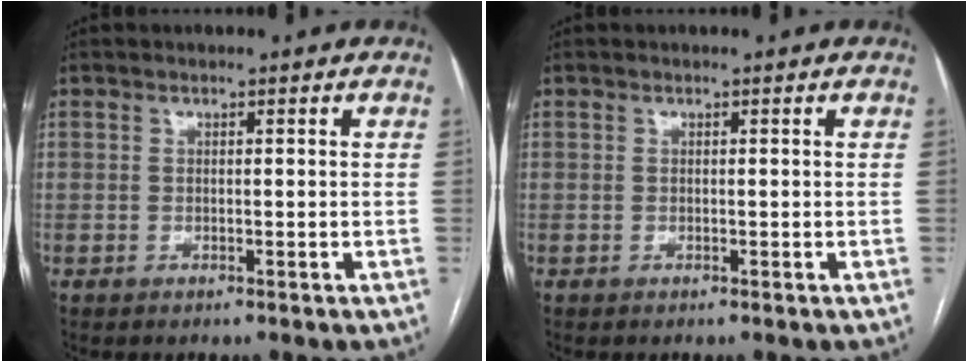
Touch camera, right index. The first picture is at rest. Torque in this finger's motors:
{"motor_torque": [0.00, 0.00, 0.00, 0.00]}